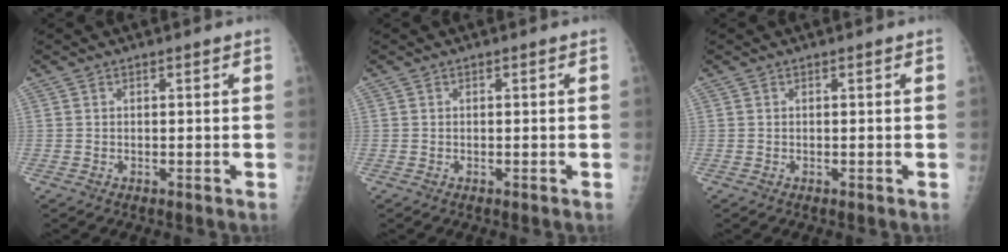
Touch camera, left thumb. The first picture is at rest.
{"total": 0.0}
{"total": 0.0}